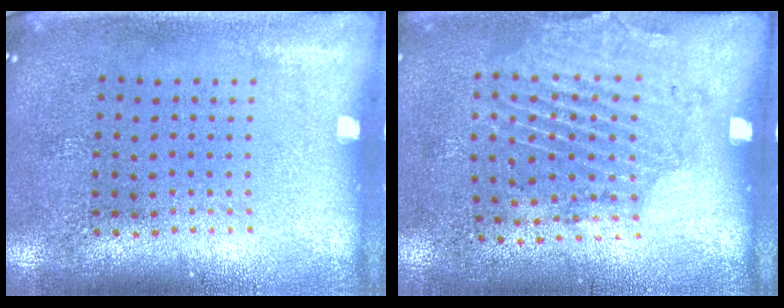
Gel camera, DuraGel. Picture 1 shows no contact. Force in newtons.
{"total": 1.8, "press": 1.2, "slide": 1.4}